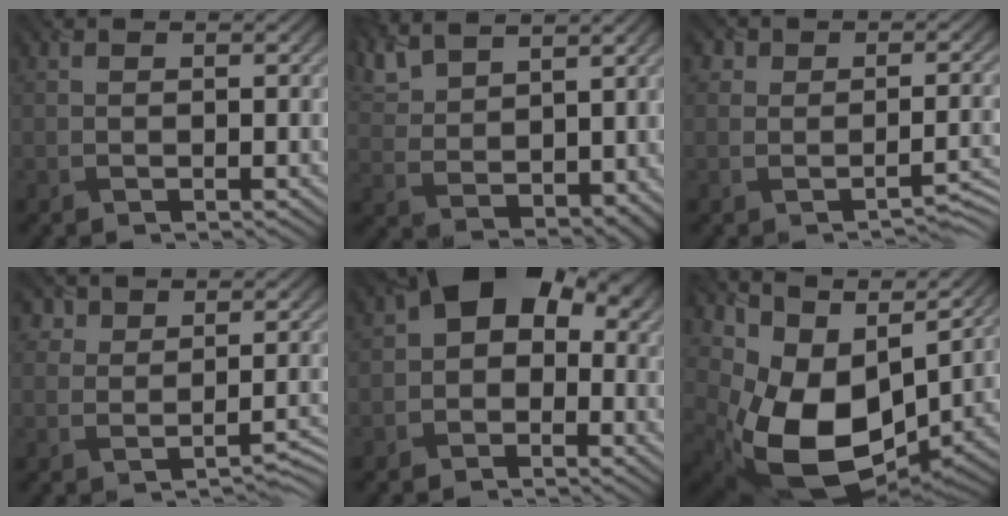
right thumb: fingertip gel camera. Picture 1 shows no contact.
{"total": 8.4, "force": [6.0, 3.6, 4.7], "torque": [-0.125, 0.006, 0.128]}
{"total": 2.2, "force": [-0.7, 1.7, 1.2], "torque": [-0.005, 0.002, -0.016]}
{"total": 2.8, "force": [0.6, 2.4, 1.3], "torque": [-0.011, -0.004, 0.005]}
{"total": 8.4, "force": [0.8, 6.0, 5.8], "torque": [-0.076, 0.011, -0.005]}
{"total": 15.2, "force": [2.6, 10.5, 10.6], "torque": [-0.215, -0.031, 0.066]}